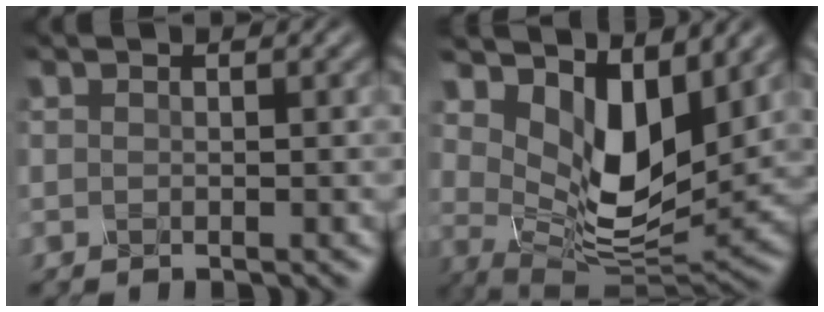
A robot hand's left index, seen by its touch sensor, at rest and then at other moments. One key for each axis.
{"total": 7.4, "fx": 3.5, "fy": 3.7, "fz": 5.4, "tx": -0.105, "ty": -0.020, "tz": 0.058}